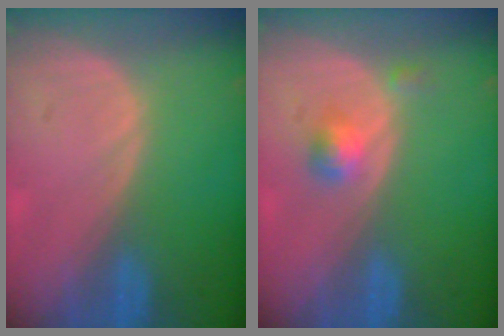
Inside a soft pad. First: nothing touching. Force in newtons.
{"total": 2.6, "press": 2.4, "slide": 1.1}